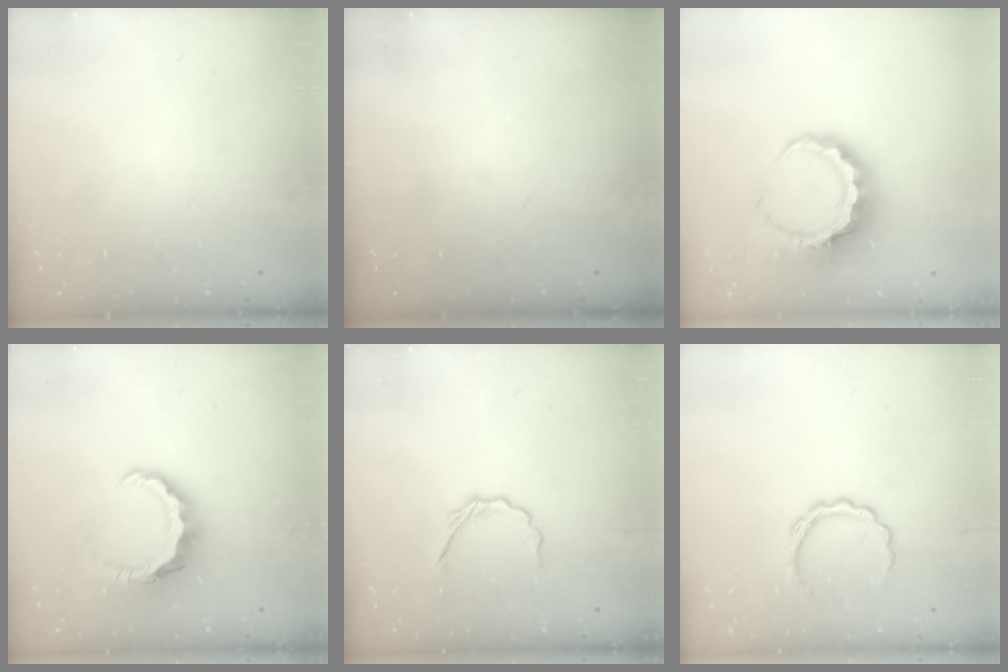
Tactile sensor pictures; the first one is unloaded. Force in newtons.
{"total": 0.0}
{"total": 9.7, "press": 9.5, "slide": 1.9}
{"total": 7.8, "press": 7.7, "slide": 1.0}
{"total": 4.0, "press": 3.8, "slide": 1.3}
{"total": 5.8, "press": 5.8, "slide": 0.1}